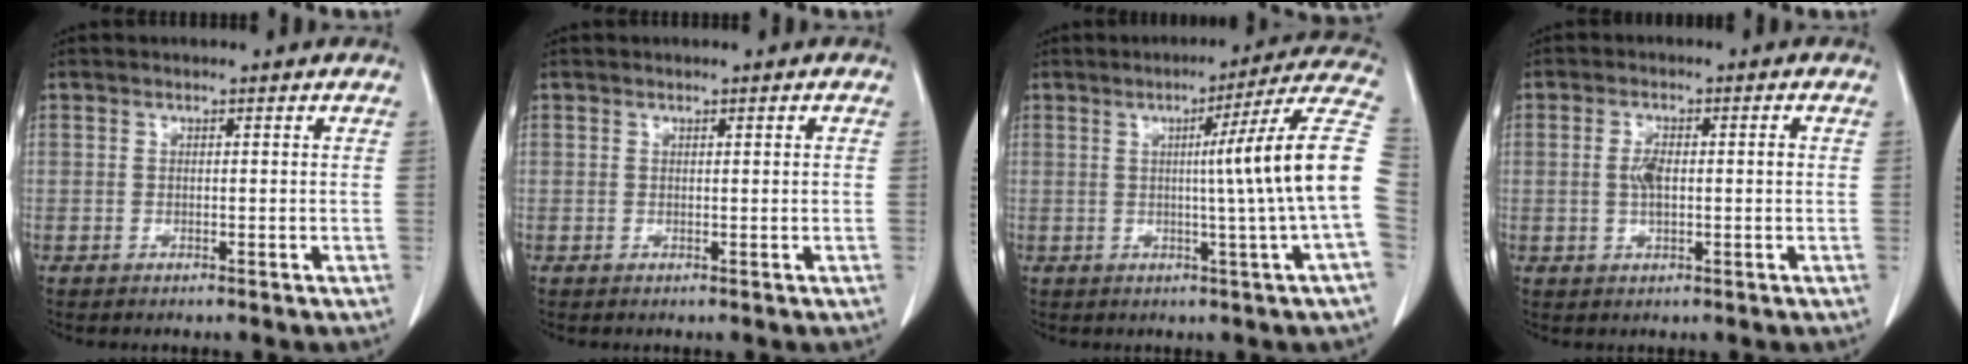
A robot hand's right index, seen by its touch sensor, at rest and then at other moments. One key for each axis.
{"total": 0.6, "fx": 0.1, "fy": 0.0, "fz": 0.5, "tx": -0.010, "ty": 0.000, "tz": 0.003}
{"total": 14.2, "fx": -0.1, "fy": -3.1, "fz": 13.9, "tx": -0.172, "ty": 0.004, "tz": -0.006}
{"total": 4.2, "fx": 0.0, "fy": 1.4, "fz": 4.0, "tx": -0.083, "ty": 0.006, "tz": 0.001}